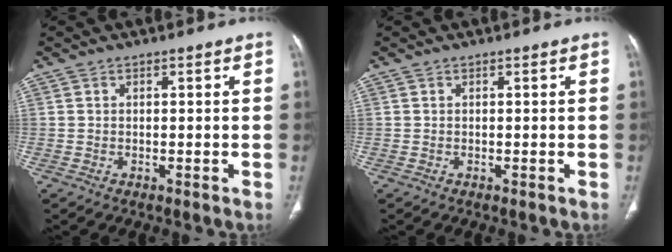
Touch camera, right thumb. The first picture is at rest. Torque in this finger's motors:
{"motor_torque": [0.00, 0.00, 0.00, 0.00, 0.00]}